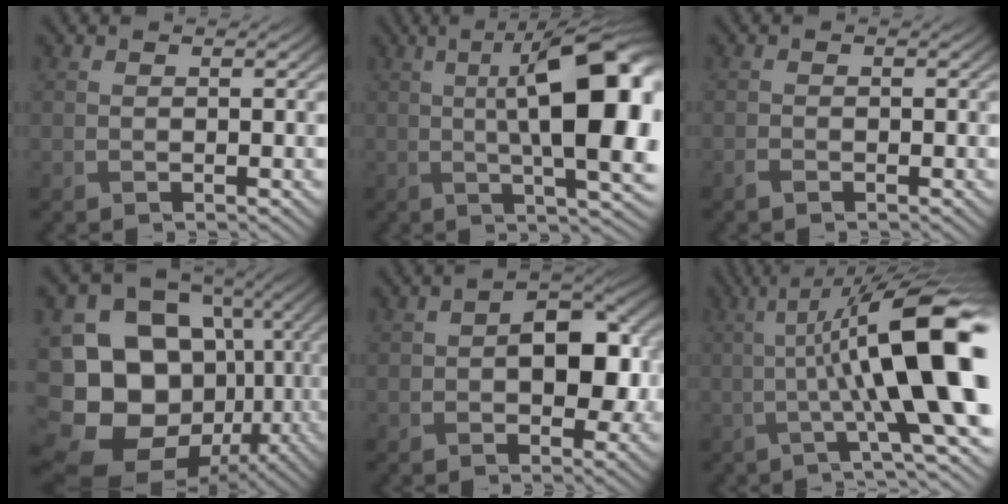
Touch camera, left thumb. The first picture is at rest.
{"total": 15.7, "force": [1.1, 4.9, 14.9], "torque": [-0.204, 0.005, 0.022]}
{"total": 0.8, "force": [-0.6, 0.3, 0.4], "torque": [-0.009, 0.000, -0.012]}
{"total": 20.2, "force": [-4.0, 16.6, 10.9], "torque": [-0.218, -0.041, -0.058]}
{"total": 7.2, "force": [0.0, 4.3, 5.8], "torque": [-0.083, -0.007, -0.001]}
{"total": 15.7, "force": [-0.6, 3.3, 15.4], "torque": [-0.204, 0.013, -0.009]}